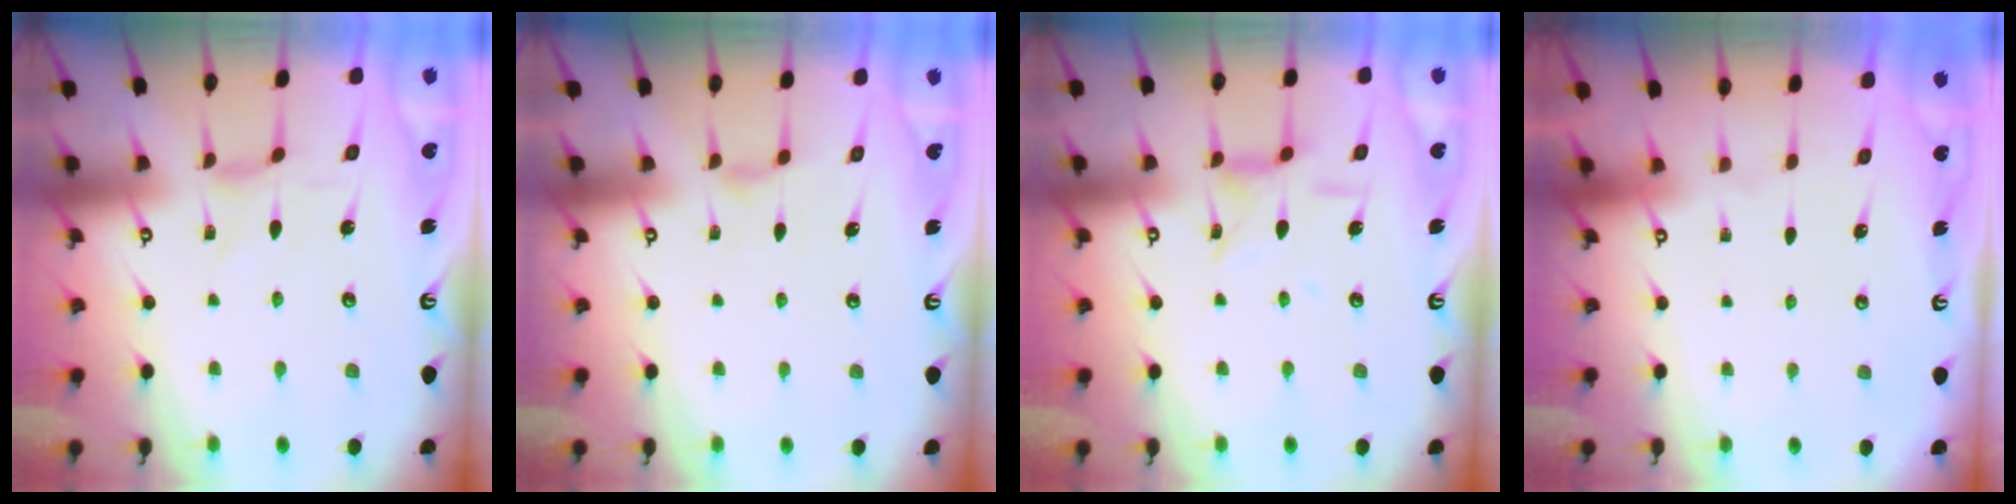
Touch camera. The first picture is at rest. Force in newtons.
{"total": 2.5, "press": 2.4, "slide": 0.5}
{"total": 6.4, "press": 6.3, "slide": 0.5}
{"total": 0.0}